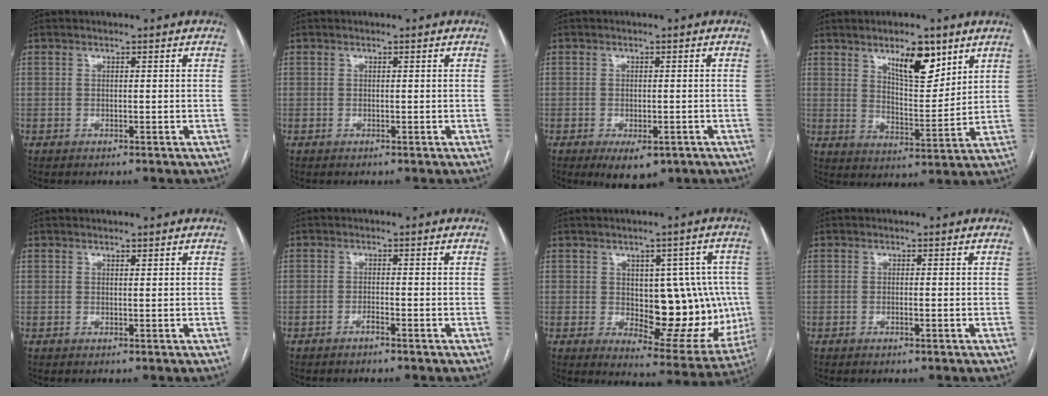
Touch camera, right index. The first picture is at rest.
{"total": 0.0}
{"total": 5.1, "force": [-2.8, 2.5, 3.4], "torque": [-0.045, -0.003, -0.033]}
{"total": 9.3, "force": [5.7, 3.0, 6.7], "torque": [-0.110, -0.004, 0.099]}
{"total": 0.0}
{"total": 1.3, "force": [-1.0, -0.1, 0.7], "torque": [-0.015, 0.002, -0.019]}
{"total": 15.9, "force": [-0.6, 7.7, 13.9], "torque": [-0.165, 0.013, 0.014]}
{"total": 0.7, "force": [-0.2, 0.0, 0.6], "torque": [-0.012, 0.002, -0.001]}